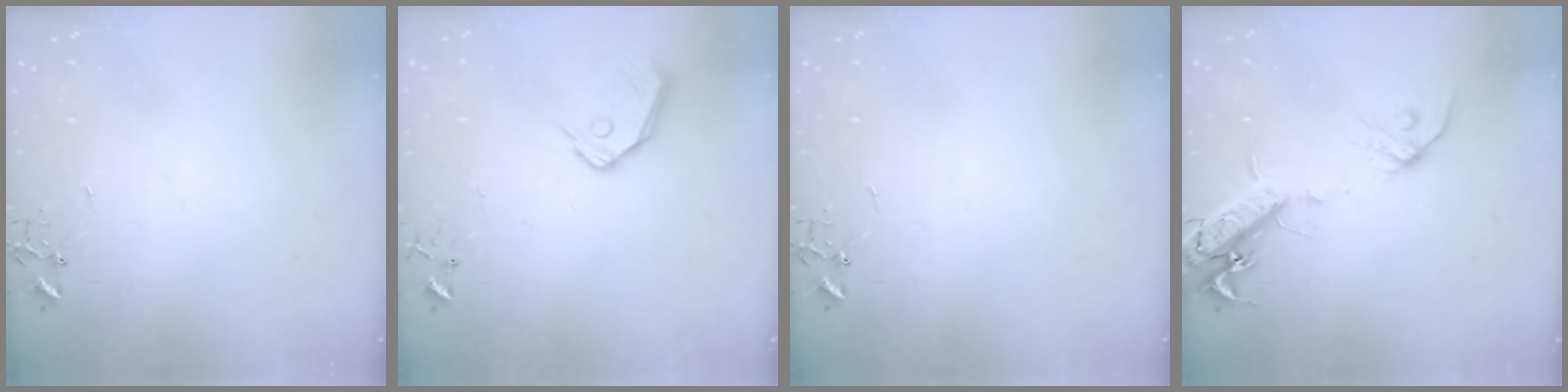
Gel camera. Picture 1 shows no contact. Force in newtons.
{"total": 10.3, "press": 10.2, "slide": 1.4}
{"total": 0.0}
{"total": 17.2, "press": 16.9, "slide": 3.1}